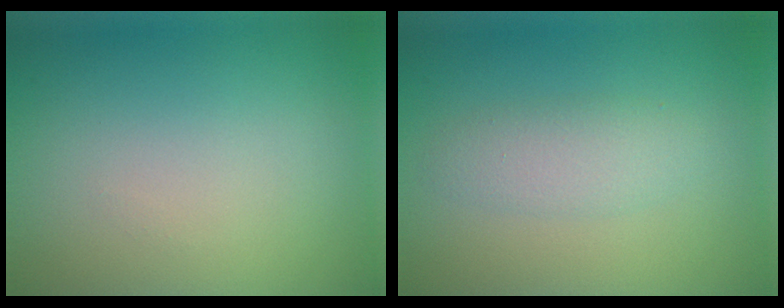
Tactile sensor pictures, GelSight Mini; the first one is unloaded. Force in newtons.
{"total": 2.3, "press": 2.3, "slide": 0.1}